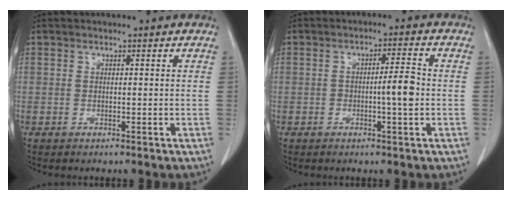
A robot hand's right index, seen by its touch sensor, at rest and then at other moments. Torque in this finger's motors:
{"motor_torque": [0.14, 0.09, 0.20, 0.05]}